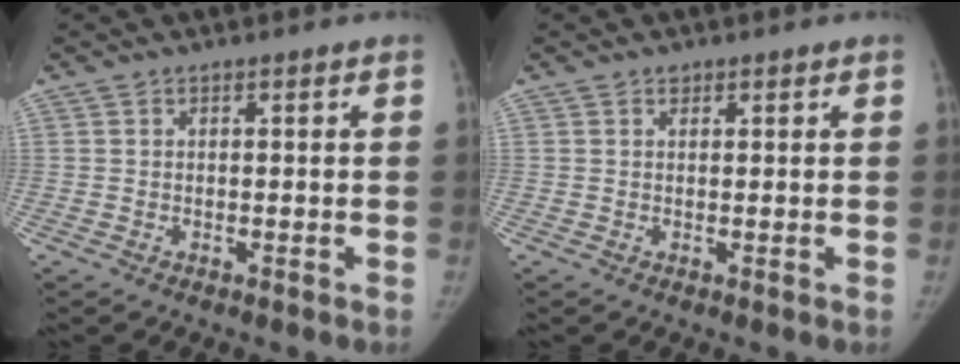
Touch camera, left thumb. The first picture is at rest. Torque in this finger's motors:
{"motor_torque": [0.21, 0.06, 0.26, -0.53, 0.09]}